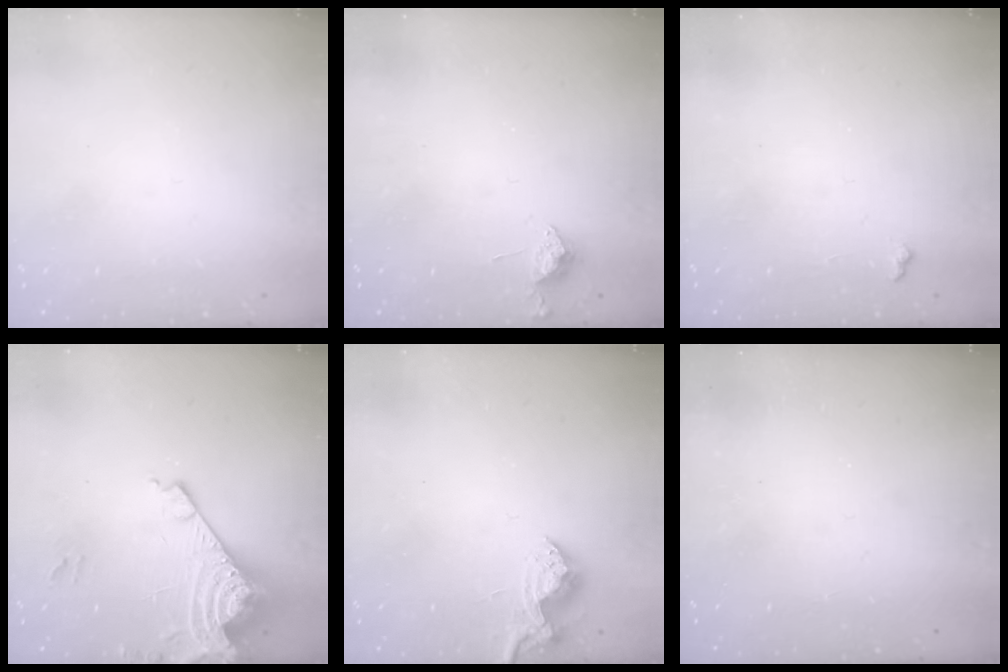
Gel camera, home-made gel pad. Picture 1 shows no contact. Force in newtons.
{"total": 6.8, "press": 6.8, "slide": 0.8}
{"total": 4.8, "press": 4.8, "slide": 0.7}
{"total": 17.1, "press": 17.0, "slide": 1.5}
{"total": 8.7, "press": 8.7, "slide": 0.3}
{"total": 1.4, "press": 1.3, "slide": 0.4}